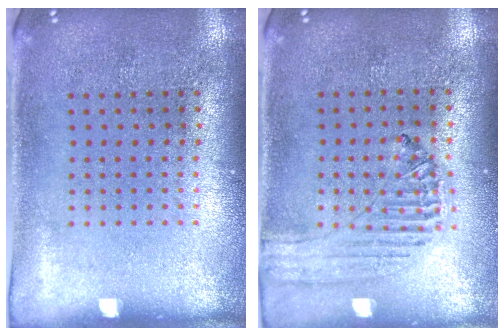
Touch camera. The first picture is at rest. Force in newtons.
{"total": 0.5, "press": 0.5, "slide": 0.2}